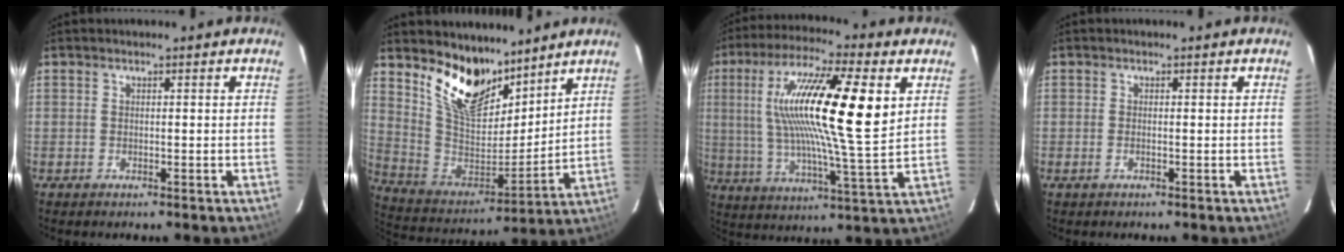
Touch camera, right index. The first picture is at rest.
{"total": 15.9, "force": [11.6, 7.6, 7.7], "torque": [-0.158, -0.009, 0.224]}
{"total": 21.3, "force": [6.4, 3.6, 20.0], "torque": [-0.353, 0.014, 0.103]}
{"total": 0.9, "force": [-0.4, 0.4, 0.7], "torque": [-0.016, 0.000, -0.008]}